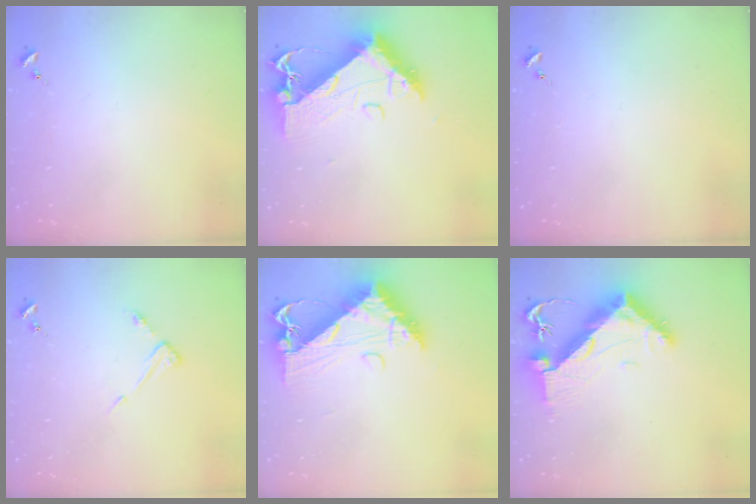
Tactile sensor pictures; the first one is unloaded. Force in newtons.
{"total": 13.1, "press": 13.1, "slide": 1.4}
{"total": 0.0}
{"total": 5.3, "press": 5.3, "slide": 0.4}
{"total": 12.7, "press": 12.7, "slide": 1.3}
{"total": 10.8, "press": 10.8, "slide": 1.3}